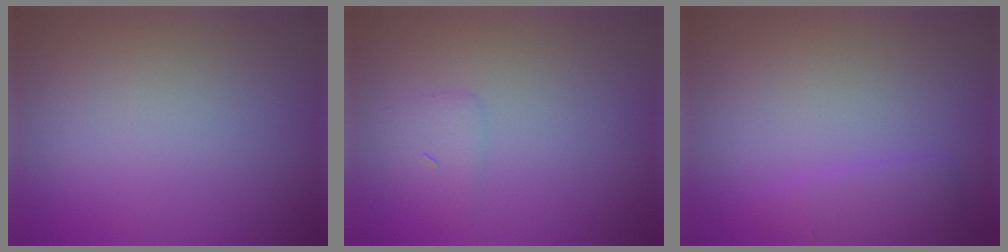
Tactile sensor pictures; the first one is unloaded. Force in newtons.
{"total": 1.4, "press": 1.4, "slide": 0.1}
{"total": 1.8, "press": 1.8, "slide": 0.2}